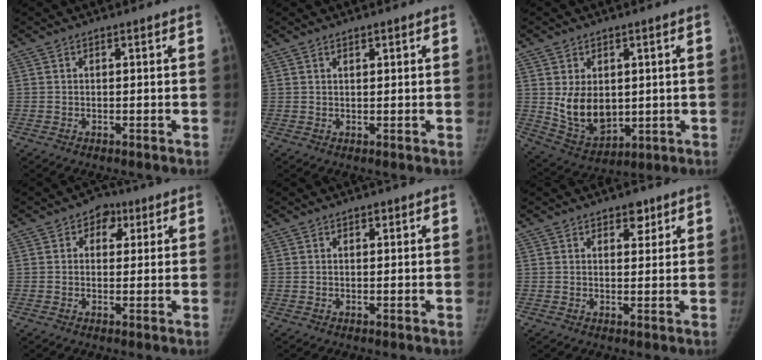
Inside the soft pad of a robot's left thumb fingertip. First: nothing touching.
{"total": 1.0, "force": [0.7, 0.4, 0.5], "torque": [-0.005, -0.004, 0.012]}
{"total": 10.7, "force": [0.9, 7.6, 7.5], "torque": [-0.096, -0.021, 0.043]}
{"total": 4.4, "force": [1.8, 3.4, 2.0], "torque": [0.004, 0.000, 0.019]}
{"total": 0.8, "force": [0.5, 0.4, 0.4], "torque": [-0.001, -0.003, 0.006]}
{"total": 3.4, "force": [2.1, 2.0, 1.7], "torque": [0.001, -0.011, 0.029]}